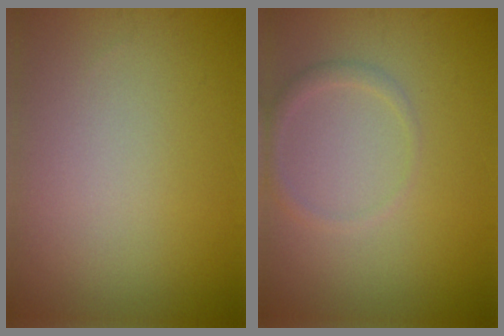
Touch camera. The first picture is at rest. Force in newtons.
{"total": 1.3, "press": 1.3, "slide": 0.0}